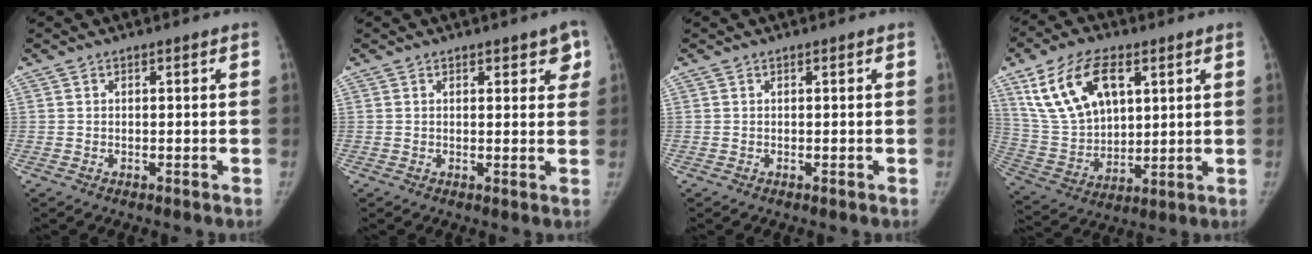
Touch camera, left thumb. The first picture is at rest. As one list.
[{"total": 4.4, "force": [2.3, 2.1, 3.1], "torque": [-0.006, -0.009, 0.023]}, {"total": 0.0}, {"total": 17.5, "force": [8.0, 10.1, 11.8], "torque": [-0.196, -0.022, 0.165]}]